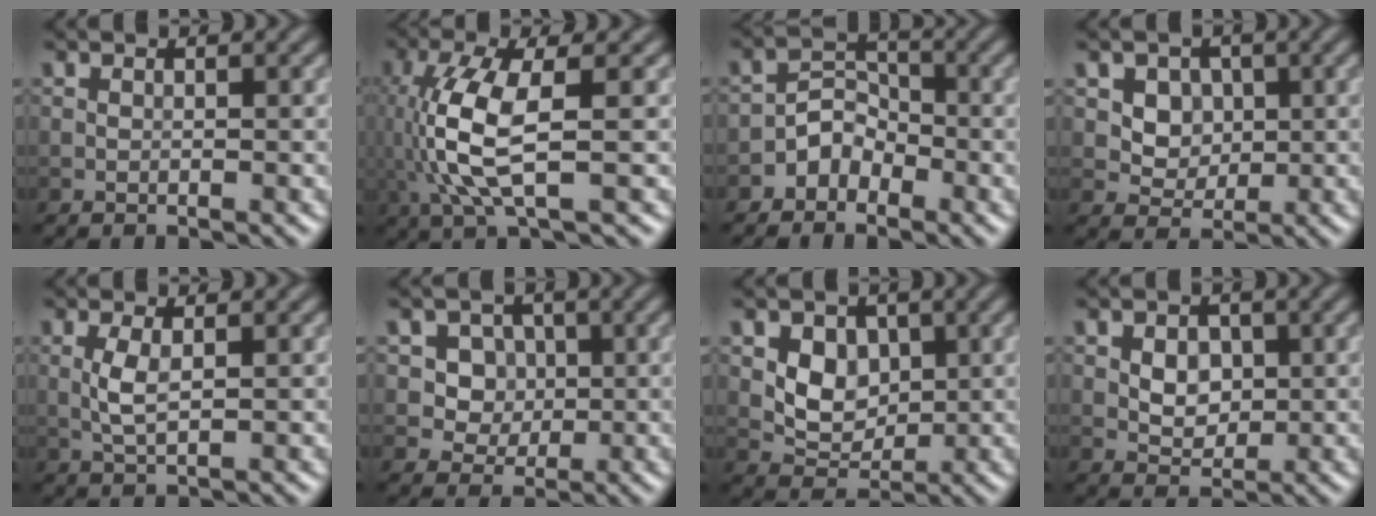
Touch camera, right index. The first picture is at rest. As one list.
[{"total": 7.1, "force": [-0.4, 2.2, 6.7], "torque": [-0.168, -0.002, -0.004]}, {"total": 2.6, "force": [-1.7, 1.8, 0.8], "torque": [-0.004, 0.013, -0.033]}, {"total": 3.7, "force": [1.1, 3.1, 1.9], "torque": [-0.034, -0.009, 0.030]}, {"total": 2.1, "force": [0.2, 0.6, 2.0], "torque": [-0.047, 0.003, 0.006]}, {"total": 4.5, "force": [1.3, 3.8, 1.9], "torque": [-0.028, -0.004, 0.020]}, {"total": 3.9, "force": [0.7, 3.0, 2.4], "torque": [-0.039, -0.004, 0.010]}, {"total": 2.8, "force": [0.4, 2.0, 1.9], "torque": [-0.032, -0.002, 0.006]}]